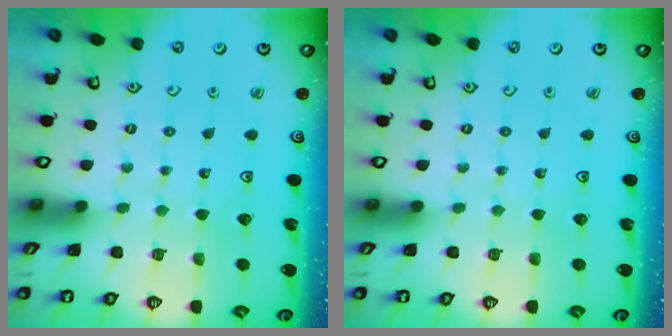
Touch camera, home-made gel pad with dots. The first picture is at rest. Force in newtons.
{"total": 0.0}